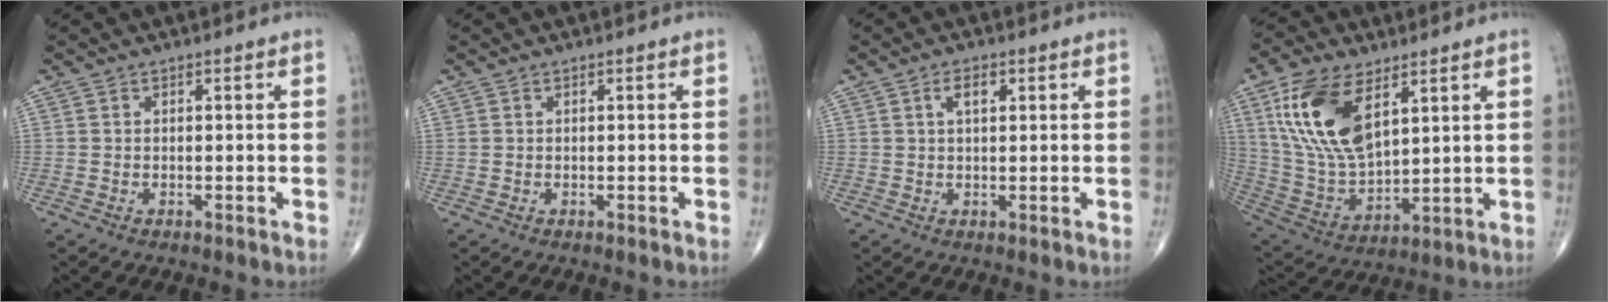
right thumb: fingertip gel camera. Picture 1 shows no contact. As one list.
[{"total": 0.0}, {"total": 3.1, "force": [1.2, 1.5, 2.5], "torque": [-0.042, 0.001, 0.022]}, {"total": 17.8, "force": [7.8, 8.9, 13.4], "torque": [-0.252, -0.027, 0.159]}]